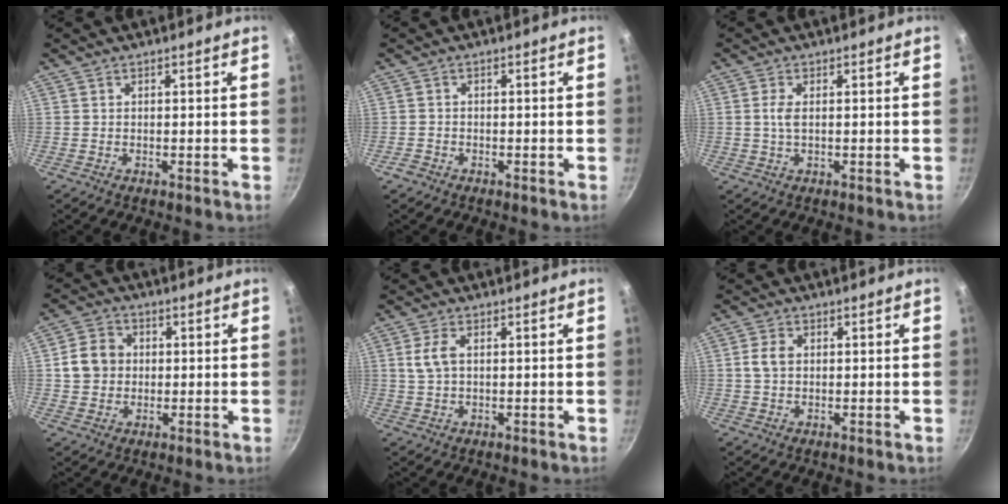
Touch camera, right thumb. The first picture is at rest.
{"total": 1.4, "force": [-1.0, 0.9, 0.2], "torque": [-0.004, 0.002, -0.022]}
{"total": 2.4, "force": [0.2, 1.1, 2.1], "torque": [-0.050, 0.001, 0.004]}
{"total": 7.4, "force": [0.5, 6.5, 3.6], "torque": [-0.048, 0.011, 0.003]}
{"total": 4.0, "force": [0.8, 2.2, 3.2], "torque": [-0.075, 0.005, 0.017]}
{"total": 3.6, "force": [0.5, 2.6, 2.5], "torque": [-0.049, 0.005, 0.008]}